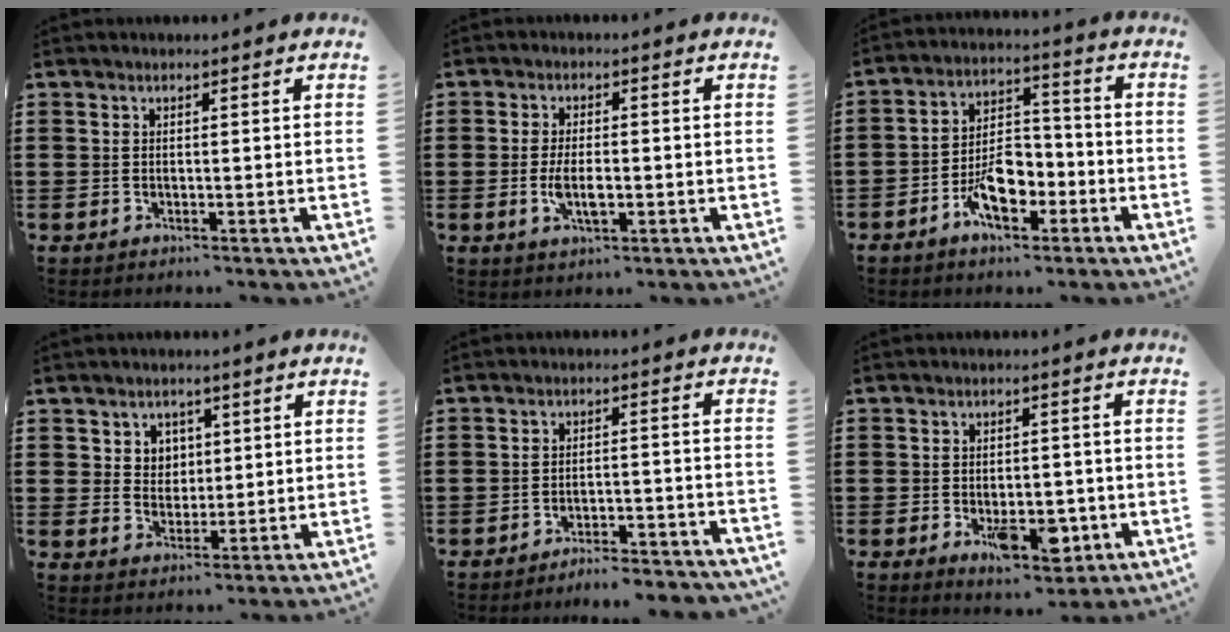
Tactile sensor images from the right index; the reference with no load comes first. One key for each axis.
{"total": 4.8, "fx": -1.0, "fy": 1.8, "fz": 4.3, "tx": -0.080, "ty": -0.005, "tz": -0.022}
{"total": 8.3, "fx": -4.1, "fy": 4.5, "fz": 5.6, "tx": -0.100, "ty": 0.011, "tz": -0.076}
{"total": 3.7, "fx": 1.7, "fy": 3.3, "fz": 0.6, "tx": -0.019, "ty": 0.010, "tz": 0.028}
{"total": 3.8, "fx": -3.8, "fy": -0.2, "fz": 0.6, "tx": -0.014, "ty": -0.001, "tz": -0.080}
{"total": 8.0, "fx": -2.7, "fy": 4.2, "fz": 6.2, "tx": -0.079, "ty": -0.002, "tz": -0.043}